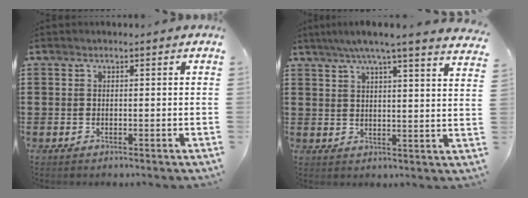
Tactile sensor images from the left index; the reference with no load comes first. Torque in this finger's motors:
{"motor_torque": [2.14, 0.00, 0.37, 0.19]}